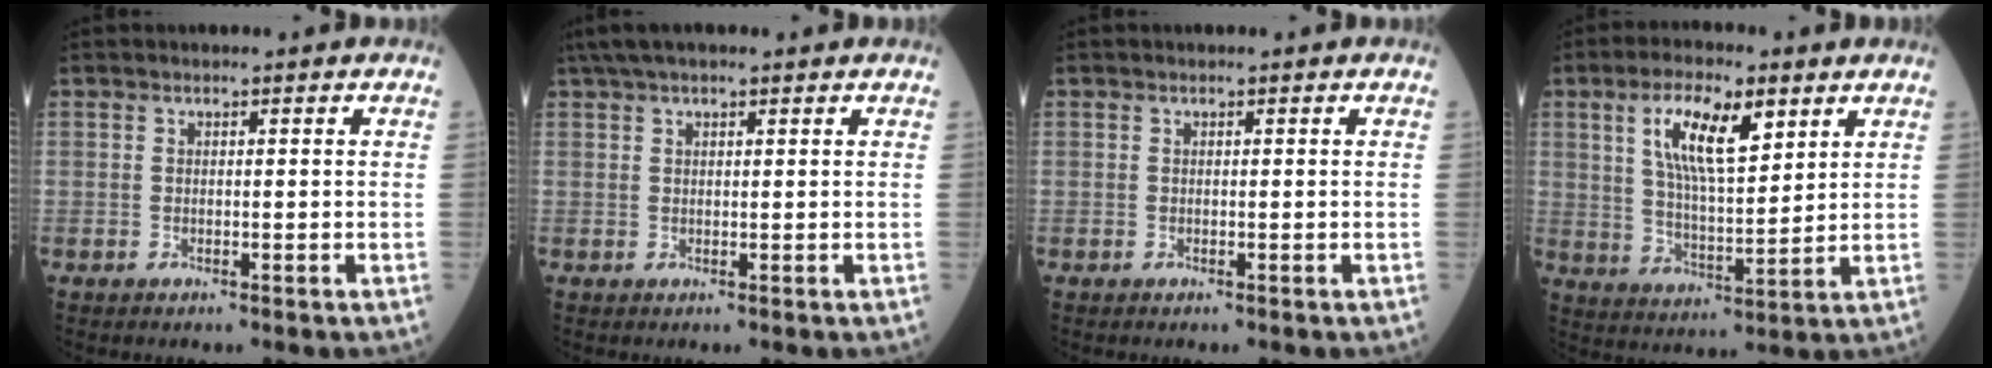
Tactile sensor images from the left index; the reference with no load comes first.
{"total": 6.4, "force": [5.0, 1.2, 3.7], "torque": [-0.060, 0.043, 0.086]}
{"total": 0.0}
{"total": 10.7, "force": [5.0, 3.2, 8.9], "torque": [-0.172, 0.012, 0.096]}